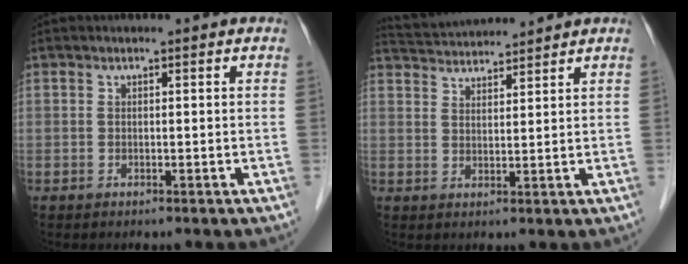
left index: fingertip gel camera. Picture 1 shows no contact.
{"total": 7.3, "force": [7.2, -0.3, 1.2], "torque": [-0.034, 0.030, 0.122]}